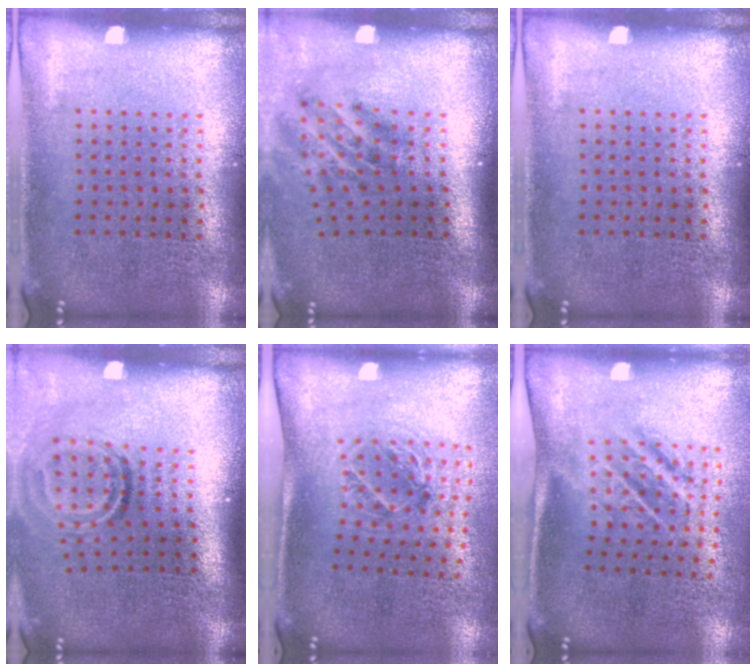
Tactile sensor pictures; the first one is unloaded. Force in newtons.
{"total": 1.9, "press": 1.2, "slide": 1.5}
{"total": 0.0}
{"total": 1.9, "press": 1.1, "slide": 1.5}
{"total": 1.2, "press": 1.1, "slide": 0.5}
{"total": 1.8, "press": 1.2, "slide": 1.3}